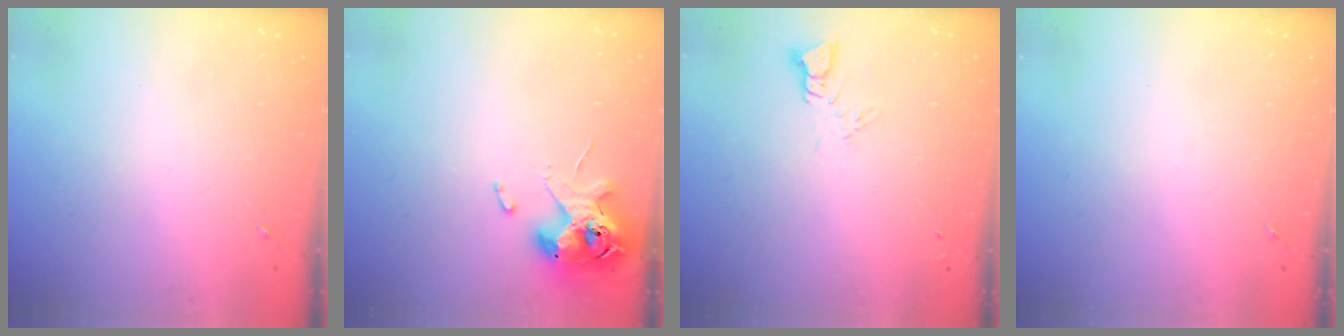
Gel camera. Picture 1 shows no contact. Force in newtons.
{"total": 11.6, "press": 11.4, "slide": 2.0}
{"total": 3.8, "press": 3.8, "slide": 0.3}
{"total": 0.0}